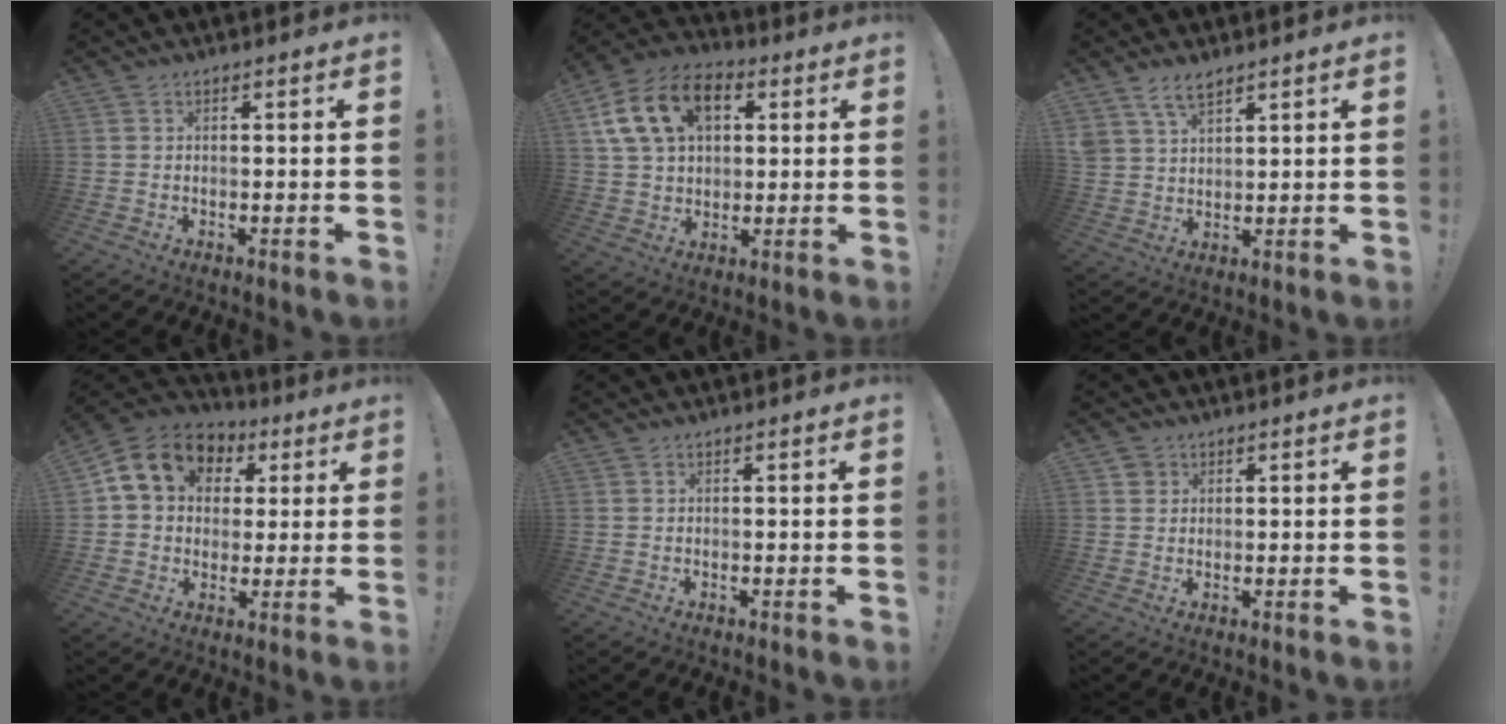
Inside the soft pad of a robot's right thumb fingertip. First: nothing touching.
{"total": 17.2, "force": [6.3, 11.9, 10.7], "torque": [-0.179, -0.009, 0.120]}
{"total": 6.4, "force": [4.6, 3.0, 3.2], "torque": [-0.062, -0.016, 0.089]}
{"total": 13.1, "force": [4.8, 10.4, 6.3], "torque": [-0.093, -0.012, 0.093]}
{"total": 0.0}
{"total": 2.3, "force": [1.2, 2.0, 0.2], "torque": [0.008, -0.005, 0.020]}